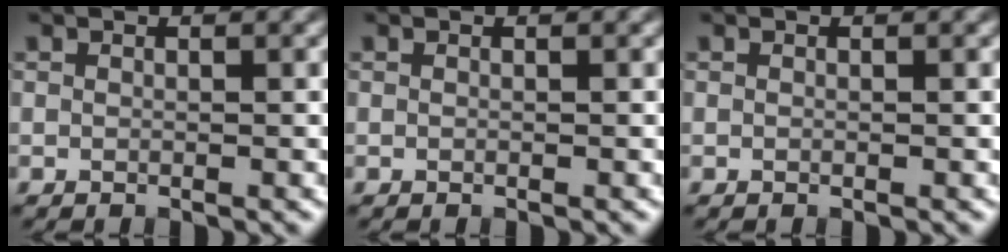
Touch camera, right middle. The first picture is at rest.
{"total": 0.0}
{"total": 0.0}